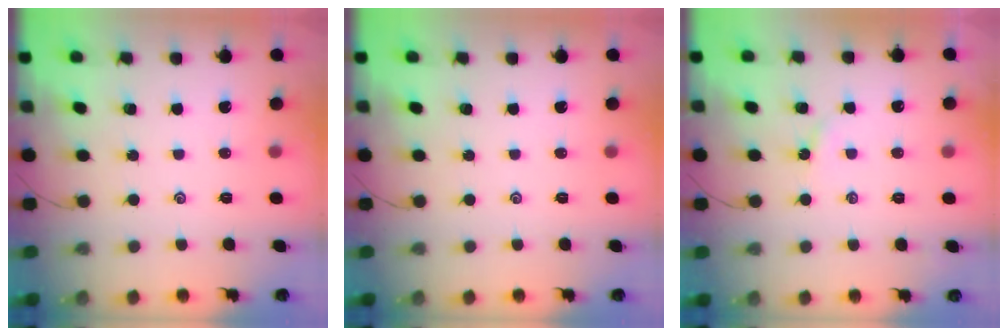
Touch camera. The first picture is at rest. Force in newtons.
{"total": 0.0}
{"total": 1.7, "press": 1.6, "slide": 0.3}